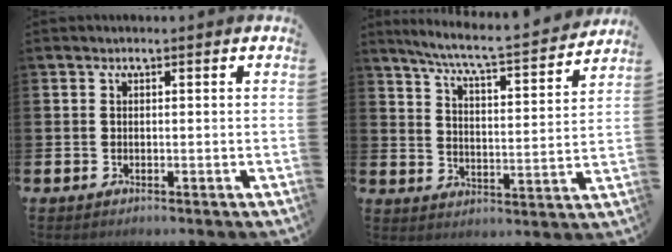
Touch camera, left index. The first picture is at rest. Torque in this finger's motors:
{"motor_torque": [0.16, -0.47, 0.21, 0.11]}